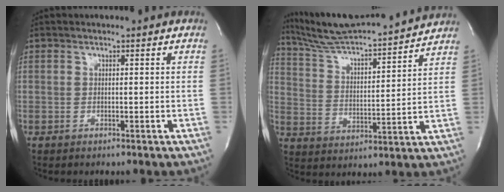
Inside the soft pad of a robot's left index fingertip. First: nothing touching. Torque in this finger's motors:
{"motor_torque": [0.30, -0.38, 0.16, 0.08]}